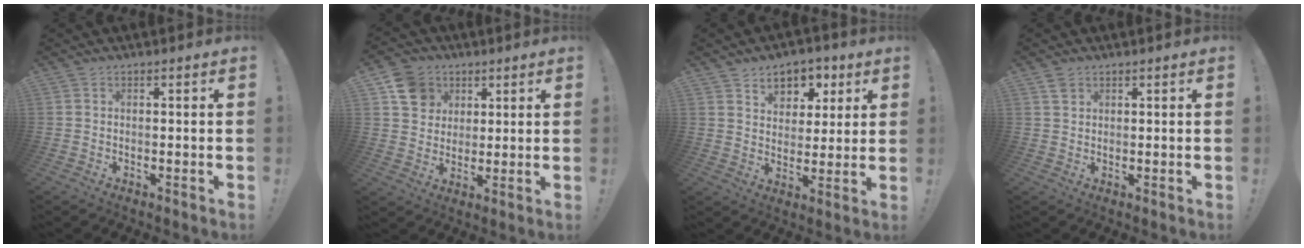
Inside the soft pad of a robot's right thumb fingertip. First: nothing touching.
{"total": 10.8, "force": [4.8, 9.1, 3.2], "torque": [-0.040, -0.024, 0.098]}
{"total": 7.9, "force": [4.4, 6.1, 2.4], "torque": [-0.022, -0.033, 0.083]}
{"total": 2.1, "force": [1.5, 1.3, 0.7], "torque": [-0.002, -0.006, 0.026]}